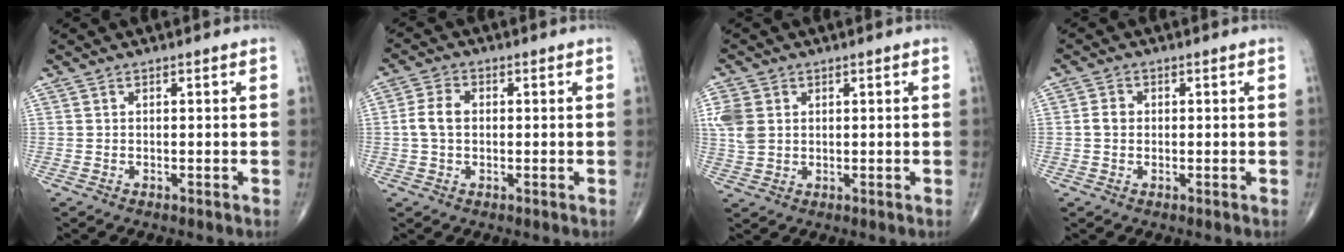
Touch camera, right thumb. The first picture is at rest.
{"total": 4.8, "force": [0.0, 3.3, 3.4], "torque": [-0.072, 0.013, -0.004]}
{"total": 6.0, "force": [1.2, 4.6, 3.6], "torque": [-0.079, 0.003, 0.030]}
{"total": 2.4, "force": [0.0, 2.0, 1.3], "torque": [-0.018, 0.007, -0.004]}